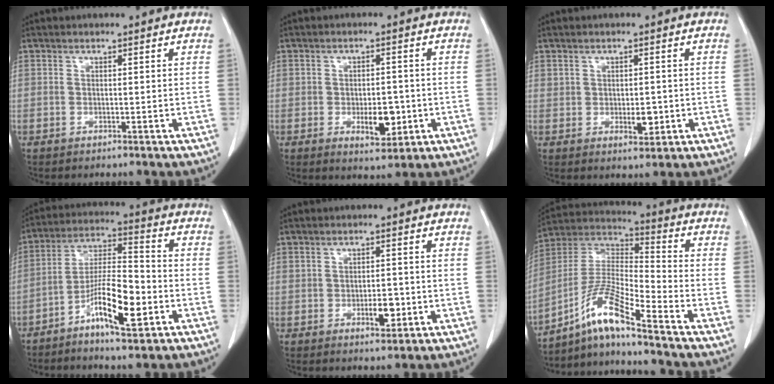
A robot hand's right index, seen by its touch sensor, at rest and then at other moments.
{"total": 5.3, "force": [-1.3, 2.6, 4.4], "torque": [-0.060, -0.002, -0.009]}
{"total": 3.0, "force": [-0.2, 1.8, 2.4], "torque": [-0.035, -0.003, 0.006]}
{"total": 11.6, "force": [-5.2, 2.4, 10.1], "torque": [-0.187, 0.005, -0.092]}
{"total": 3.8, "force": [-0.8, 1.9, 3.2], "torque": [-0.045, 0.003, -0.004]}
{"total": 11.1, "force": [-8.2, -0.3, 7.5], "torque": [-0.158, 0.008, -0.156]}